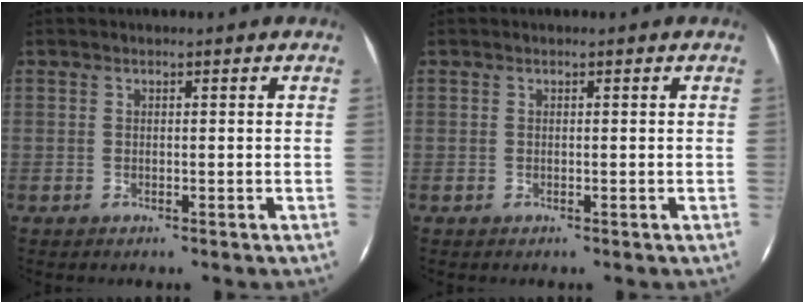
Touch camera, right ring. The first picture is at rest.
{"total": 0.0}